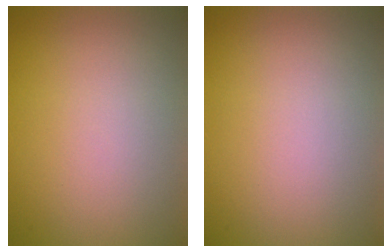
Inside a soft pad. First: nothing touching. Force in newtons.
{"total": 0.0}